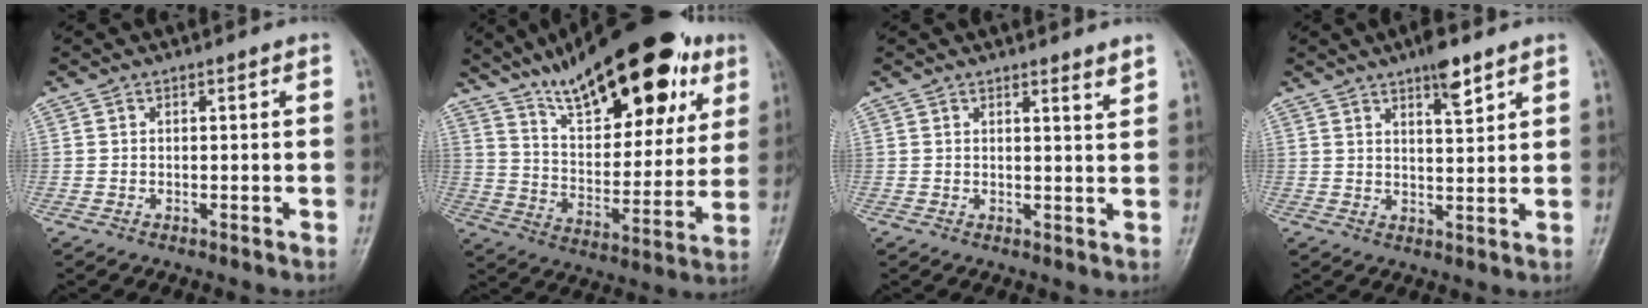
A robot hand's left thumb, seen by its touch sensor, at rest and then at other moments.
{"total": 27.8, "force": [16.8, 10.7, 19.5], "torque": [-0.250, -0.037, 0.264]}
{"total": 1.9, "force": [1.7, 0.0, 1.0], "torque": [-0.011, -0.018, 0.023]}
{"total": 5.5, "force": [3.6, 1.4, 3.8], "torque": [-0.051, -0.020, 0.056]}